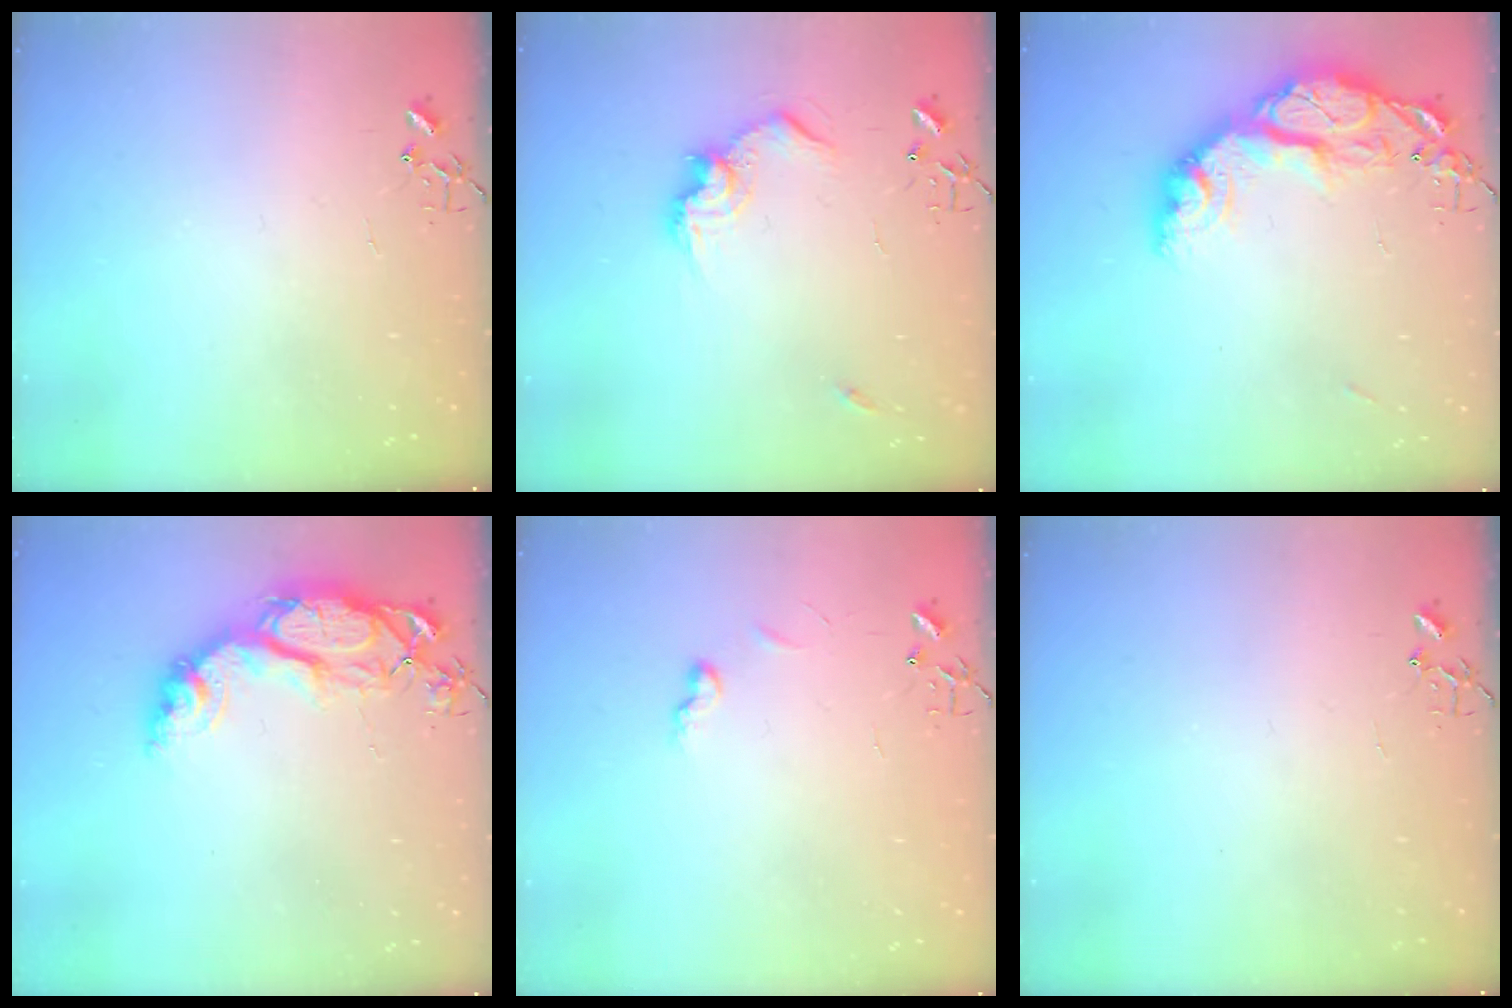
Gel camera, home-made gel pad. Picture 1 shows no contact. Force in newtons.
{"total": 12.2, "press": 12.1, "slide": 0.9}
{"total": 18.7, "press": 18.6, "slide": 1.8}
{"total": 14.8, "press": 14.8, "slide": 1.3}
{"total": 5.8, "press": 5.7, "slide": 0.7}
{"total": 0.0}